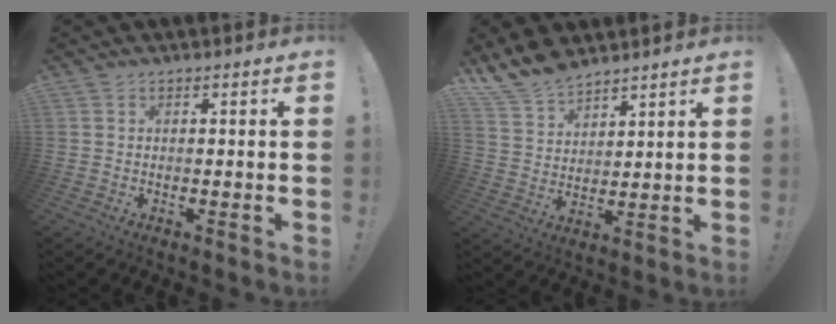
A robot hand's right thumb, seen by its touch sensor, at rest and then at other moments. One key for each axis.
{"total": 10.1, "fx": 8.8, "fy": 4.5, "fz": 2.5, "tx": -0.058, "ty": -0.061, "tz": 0.174}